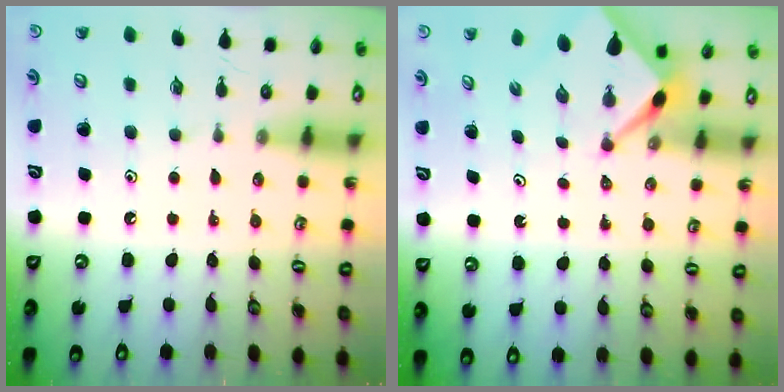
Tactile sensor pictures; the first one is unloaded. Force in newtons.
{"total": 2.4, "press": 2.4, "slide": 0.3}